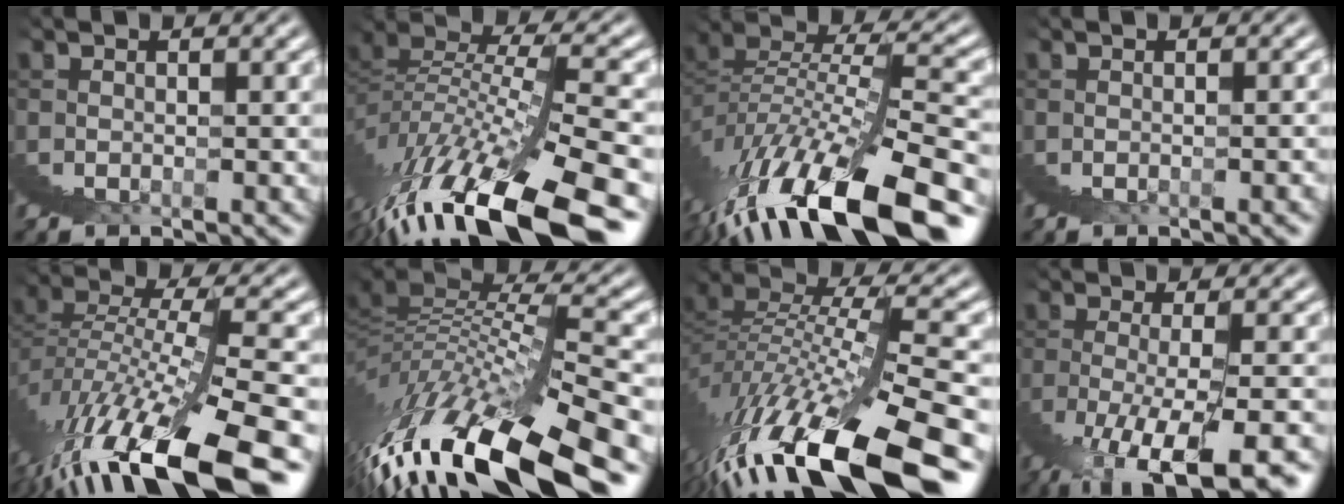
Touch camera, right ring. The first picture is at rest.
{"total": 8.6, "force": [1.6, 2.1, 8.2], "torque": [-0.135, 0.008, 0.027]}
{"total": 8.0, "force": [1.1, 2.0, 7.6], "torque": [-0.124, 0.008, 0.017]}
{"total": 1.0, "force": [0.3, -0.9, -0.3], "torque": [0.006, 0.006, 0.004]}
{"total": 7.4, "force": [1.9, 1.7, 7.0], "torque": [-0.130, 0.004, 0.035]}
{"total": 9.1, "force": [0.6, 2.9, 8.6], "torque": [-0.140, 0.006, 0.004]}
{"total": 9.5, "force": [2.1, 2.6, 8.9], "torque": [-0.146, 0.010, 0.035]}
{"total": 3.4, "force": [-0.7, 0.5, 3.3], "torque": [-0.071, -0.005, -0.007]}